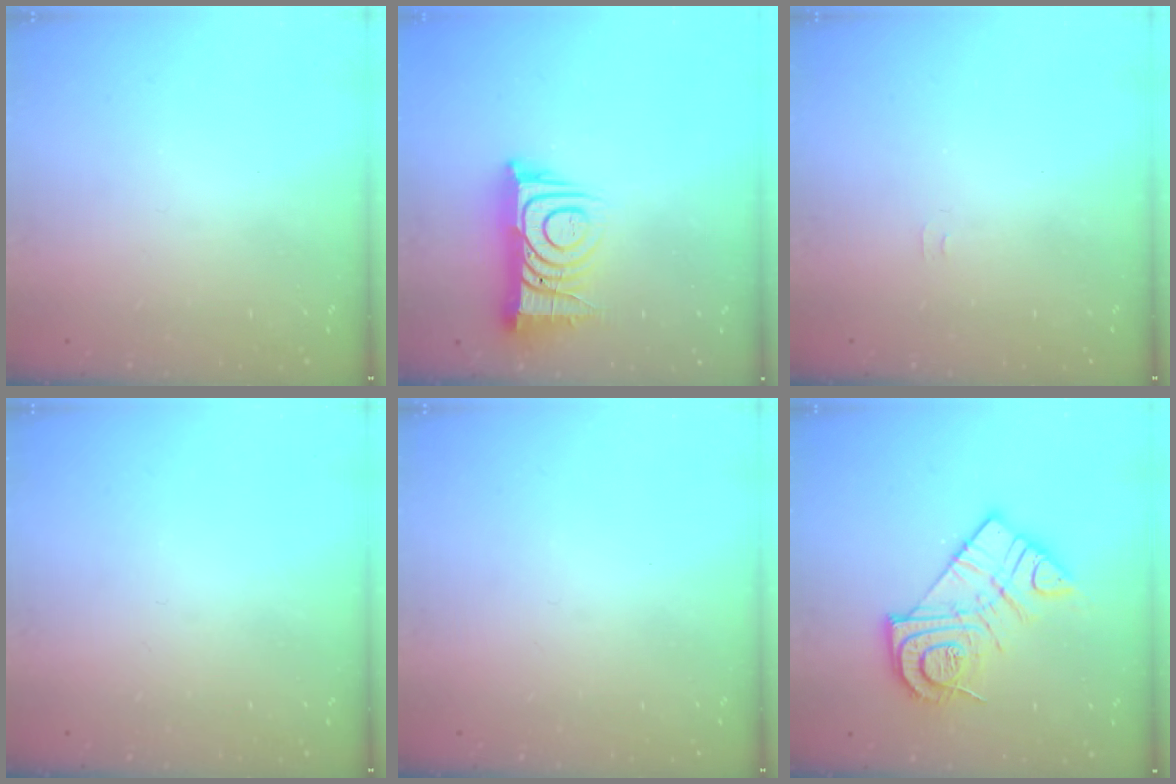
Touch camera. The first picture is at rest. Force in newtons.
{"total": 13.7, "press": 13.7, "slide": 0.8}
{"total": 3.2, "press": 3.1, "slide": 0.4}
{"total": 0.0}
{"total": 0.0}
{"total": 17.1, "press": 17.0, "slide": 1.8}